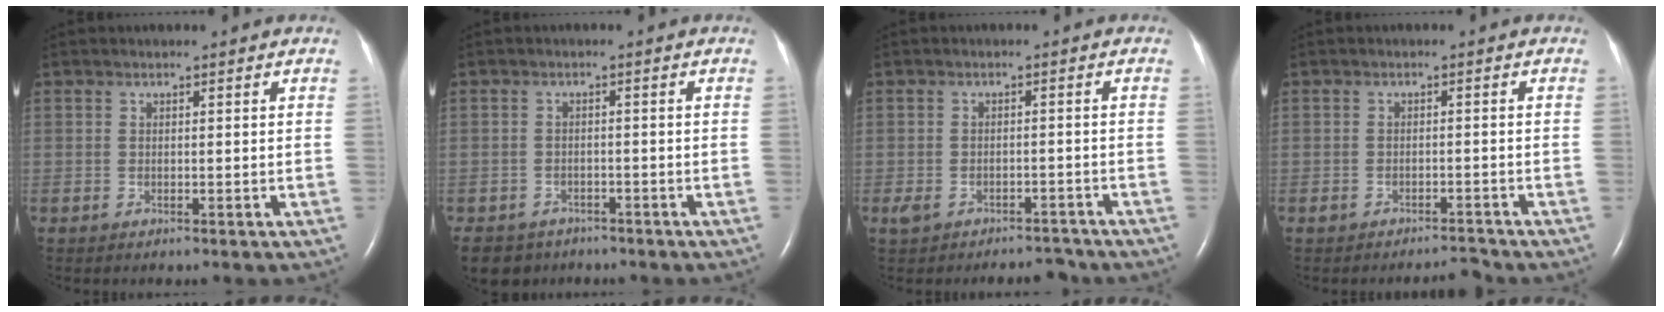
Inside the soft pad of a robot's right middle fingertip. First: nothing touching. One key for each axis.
{"total": 5.7, "fx": -4.4, "fy": 3.6, "fz": 0.5, "tx": -0.013, "ty": 0.000, "tz": -0.068}
{"total": 4.2, "fx": -3.3, "fy": 1.8, "fz": 2.0, "tx": -0.042, "ty": 0.008, "tz": -0.048}
{"total": 1.9, "fx": -1.9, "fy": 0.2, "fz": 0.3, "tx": -0.007, "ty": -0.001, "tz": -0.025}